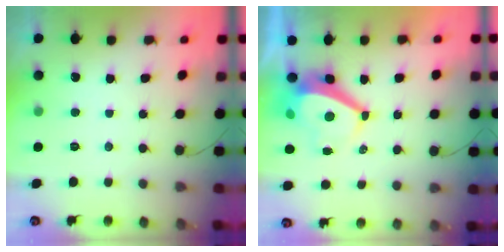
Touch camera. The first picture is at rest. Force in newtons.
{"total": 5.9, "press": 5.9, "slide": 0.7}